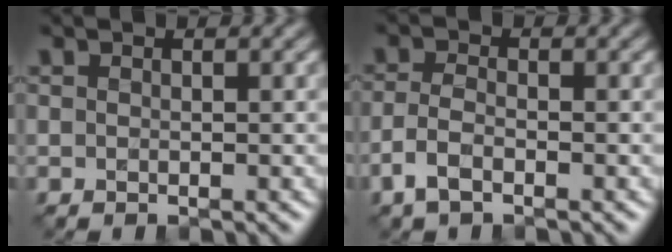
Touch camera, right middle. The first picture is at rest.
{"total": 2.5, "force": [-1.4, 1.0, 1.8], "torque": [-0.043, 0.000, -0.037]}